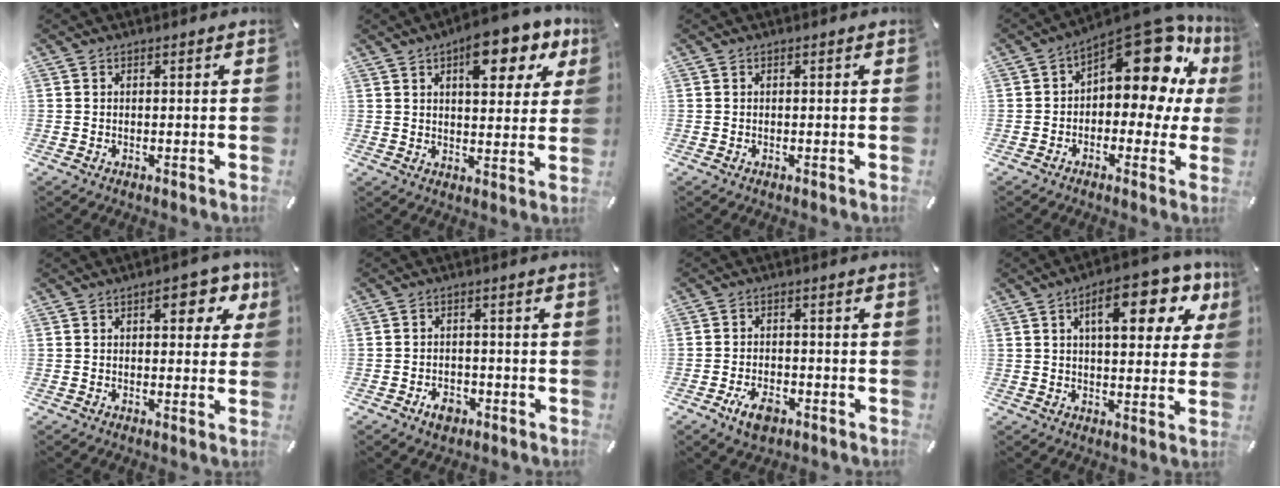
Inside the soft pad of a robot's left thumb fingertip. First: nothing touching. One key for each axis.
{"total": 12.6, "fx": 7.0, "fy": 6.2, "fz": 8.5, "tx": -0.101, "ty": -0.033, "tz": 0.113}
{"total": 0.0}
{"total": 18.4, "fx": 8.7, "fy": 9.3, "fz": 13.3, "tx": -0.168, "ty": -0.076, "tz": 0.142}
{"total": 8.3, "fx": 3.0, "fy": 4.4, "fz": 6.3, "tx": -0.072, "ty": -0.008, "tz": 0.043}
{"total": 4.2, "fx": -2.3, "fy": 2.9, "fz": 1.9, "tx": -0.037, "ty": 0.009, "tz": -0.042}
{"total": 5.7, "fx": -2.9, "fy": 3.3, "fz": 3.6, "tx": -0.074, "ty": 0.013, "tz": -0.054}
{"total": 14.9, "fx": 6.4, "fy": 6.5, "fz": 11.9, "tx": -0.164, "ty": -0.016, "tz": 0.098}